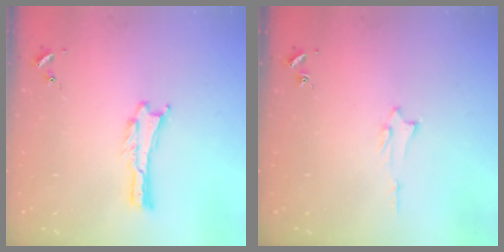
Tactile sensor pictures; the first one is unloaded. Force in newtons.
{"total": 1.3, "press": 1.3, "slide": 0.2}